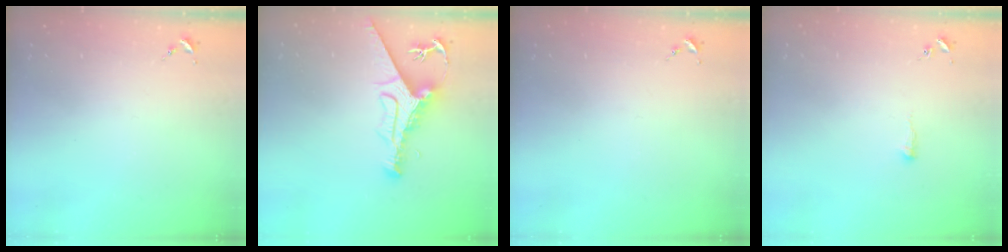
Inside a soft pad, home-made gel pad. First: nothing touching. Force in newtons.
{"total": 12.9, "press": 12.8, "slide": 1.4}
{"total": 0.0}
{"total": 3.9, "press": 3.9, "slide": 0.5}